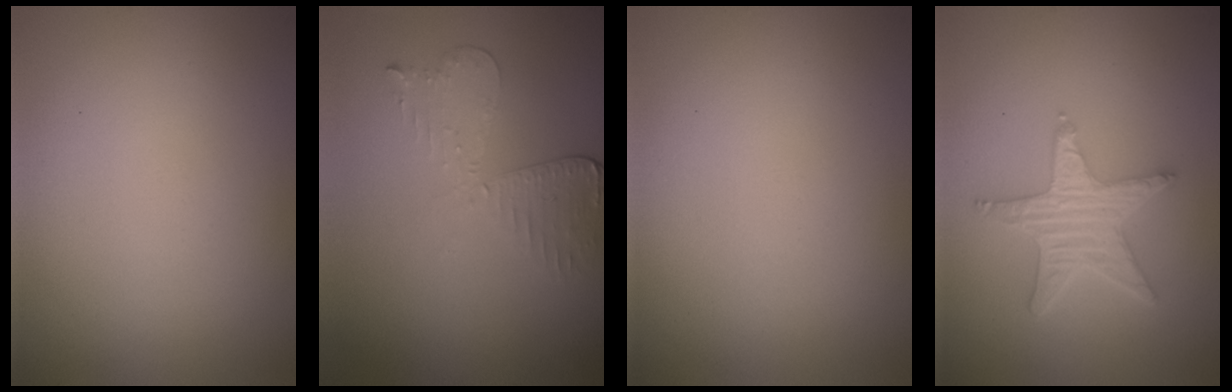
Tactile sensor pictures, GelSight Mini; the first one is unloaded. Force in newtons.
{"total": 3.0, "press": 2.6, "slide": 1.5}
{"total": 0.0}
{"total": 4.3, "press": 3.5, "slide": 2.4}